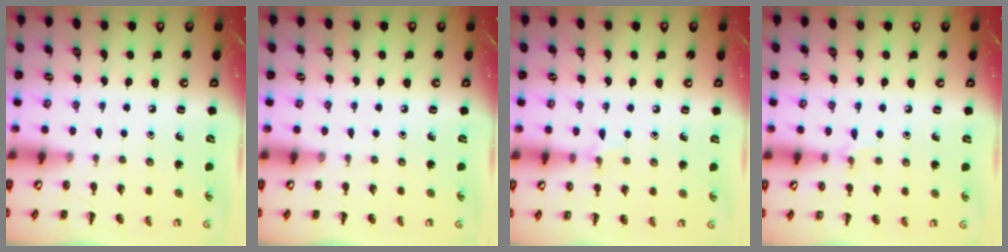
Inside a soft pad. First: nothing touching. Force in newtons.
{"total": 0.0}
{"total": 5.1, "press": 4.8, "slide": 1.6}
{"total": 4.9, "press": 4.6, "slide": 1.7}